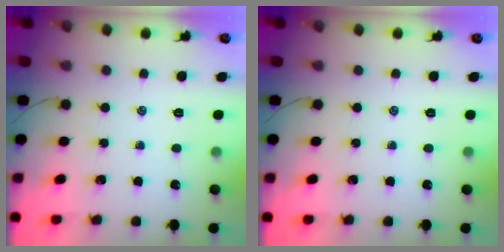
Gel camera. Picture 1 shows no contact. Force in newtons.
{"total": 0.0}